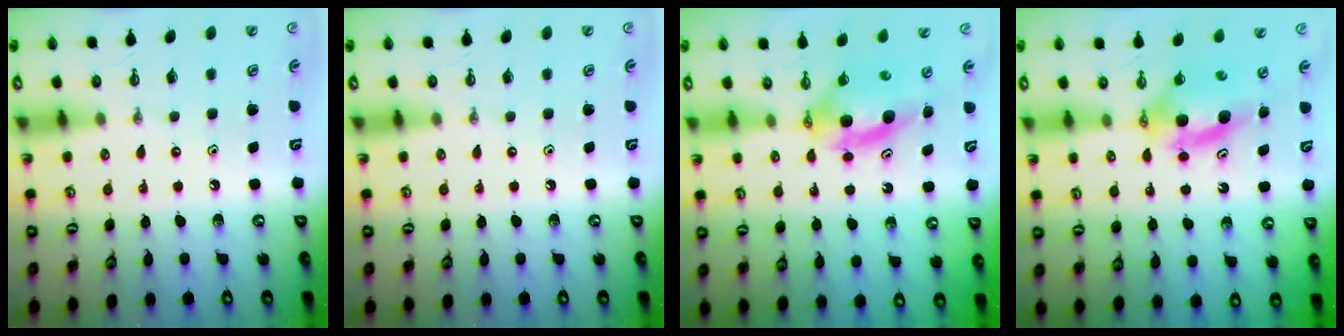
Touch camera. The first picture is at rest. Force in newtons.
{"total": 0.0}
{"total": 5.8, "press": 5.6, "slide": 1.5}
{"total": 5.8, "press": 5.5, "slide": 1.7}